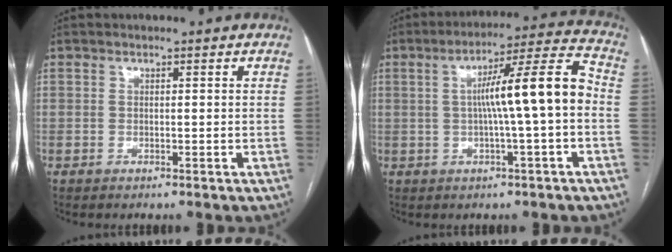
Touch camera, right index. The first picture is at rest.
{"total": 11.7, "force": [-0.4, -0.1, 11.7], "torque": [-0.182, 0.026, -0.010]}